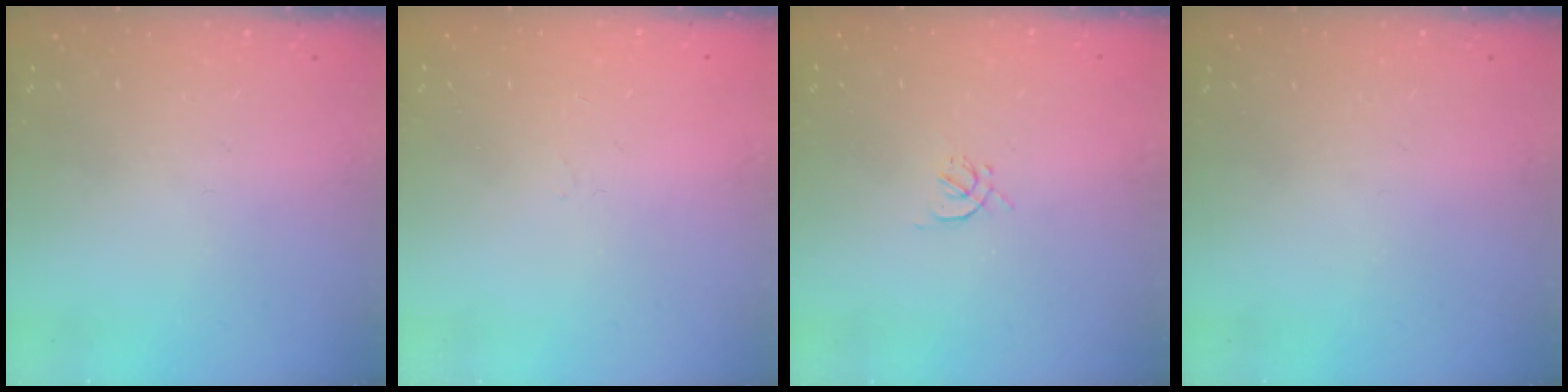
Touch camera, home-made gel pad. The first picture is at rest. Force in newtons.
{"total": 0.9, "press": 0.9, "slide": 0.2}
{"total": 1.2, "press": 1.2, "slide": 0.4}
{"total": 0.0}